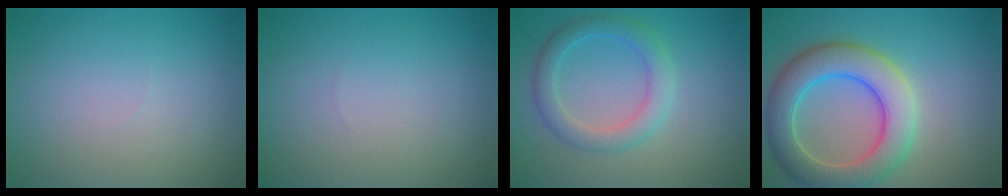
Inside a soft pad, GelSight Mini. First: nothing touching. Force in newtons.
{"total": 0.0}
{"total": 2.2, "press": 2.2, "slide": 0.3}
{"total": 7.5, "press": 7.5, "slide": 0.7}